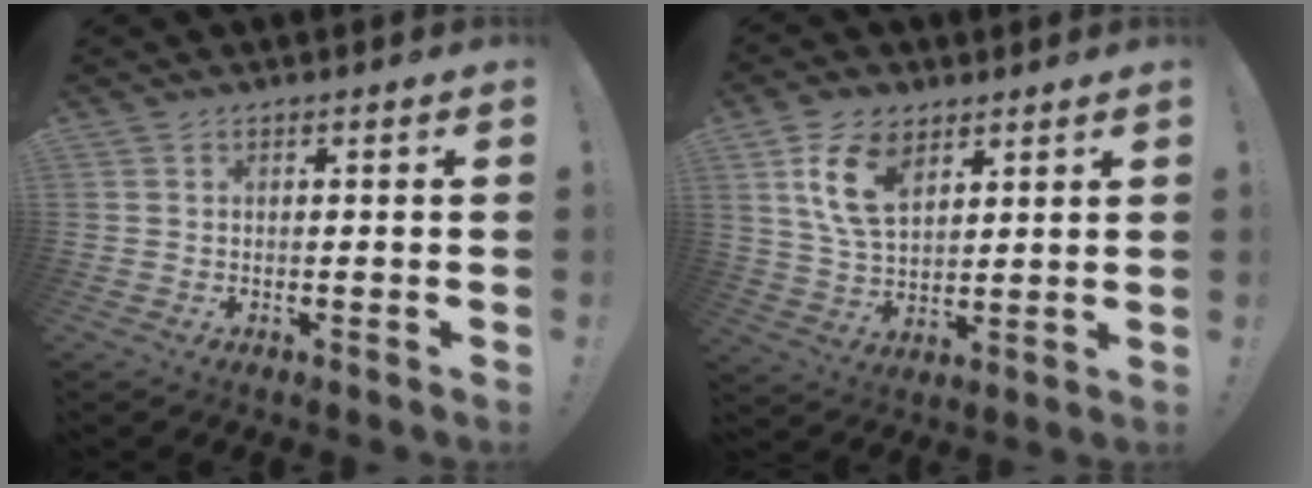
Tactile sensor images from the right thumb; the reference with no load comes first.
{"total": 13.3, "force": [6.6, 8.1, 8.2], "torque": [-0.154, -0.012, 0.126]}